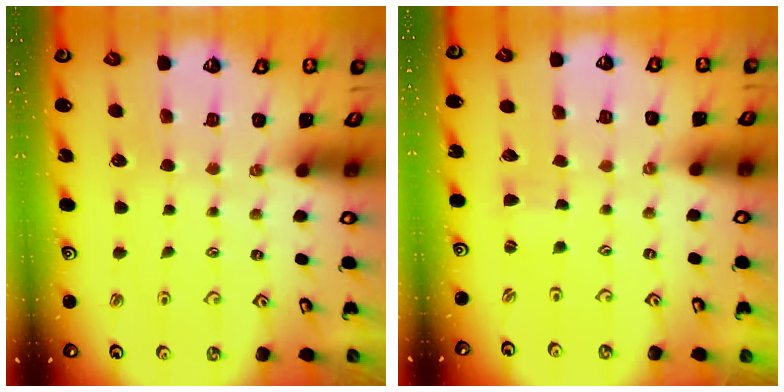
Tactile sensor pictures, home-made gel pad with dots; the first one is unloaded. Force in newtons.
{"total": 1.2, "press": 1.2, "slide": 0.2}